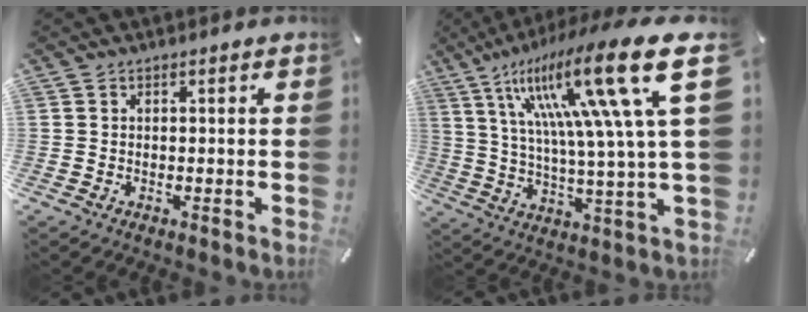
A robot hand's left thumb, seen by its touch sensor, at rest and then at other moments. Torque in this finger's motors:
{"motor_torque": [2.88, 2.12, 1.53, -1.24, 0.89]}